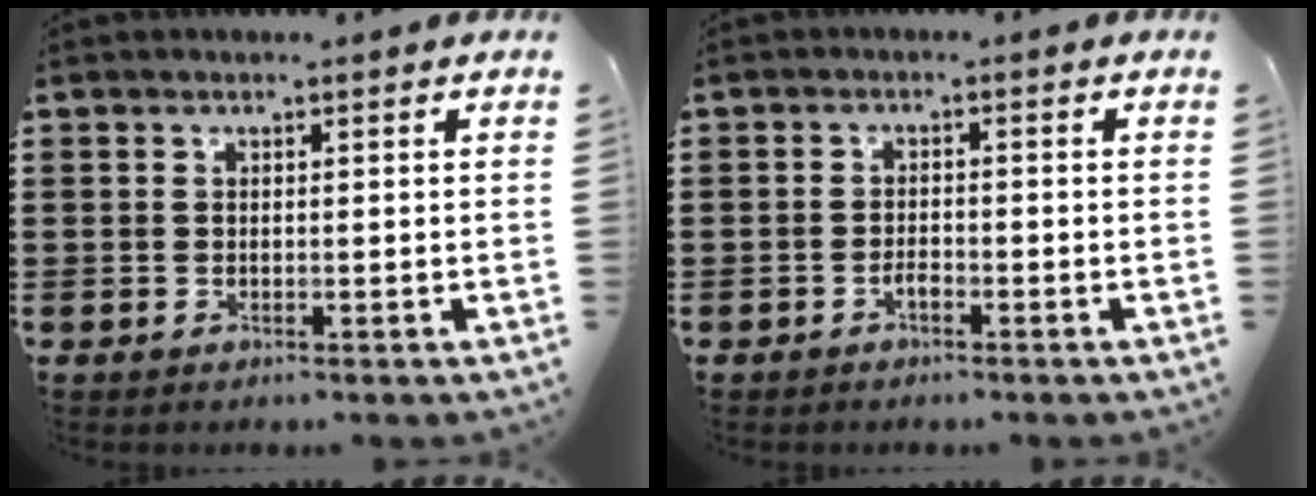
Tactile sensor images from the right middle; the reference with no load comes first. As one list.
[{"total": 1.6, "force": [-1.1, 0.5, 1.0], "torque": [-0.022, -0.001, -0.020]}]